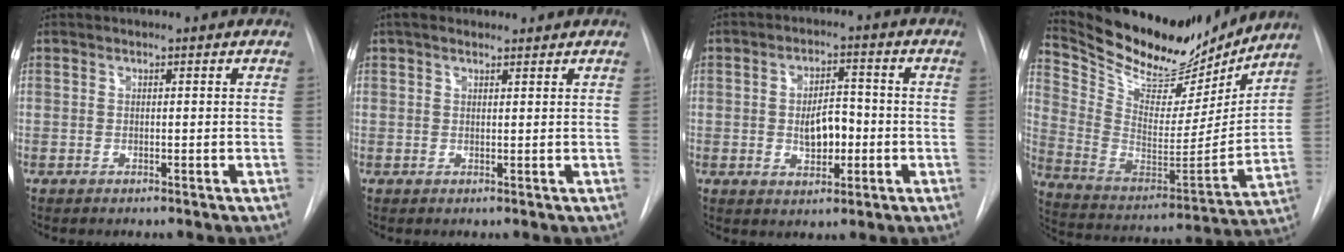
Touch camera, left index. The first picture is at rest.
{"total": 3.0, "force": [2.4, 1.1, 1.4], "torque": [-0.024, 0.025, 0.039]}
{"total": 5.9, "force": [-0.9, 3.1, 4.9], "torque": [-0.080, 0.006, -0.011]}
{"total": 21.1, "force": [19.1, 5.8, 6.6], "torque": [-0.125, -0.031, 0.308]}